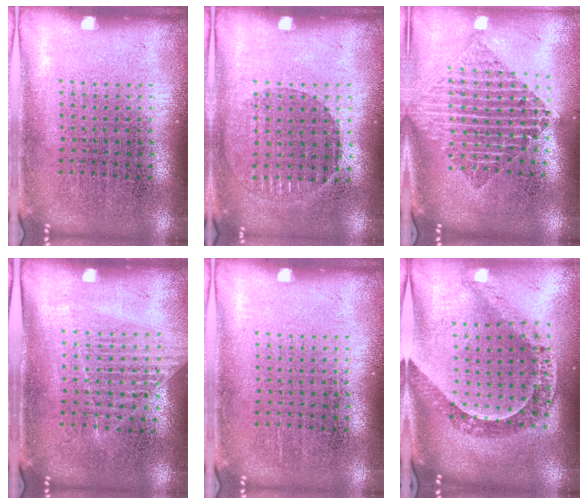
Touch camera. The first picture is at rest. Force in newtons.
{"total": 0.9, "press": 0.9, "slide": 0.2}
{"total": 2.2, "press": 1.7, "slide": 1.4}
{"total": 1.2, "press": 1.1, "slide": 0.4}
{"total": 0.0}
{"total": 1.1, "press": 1.1, "slide": 0.3}